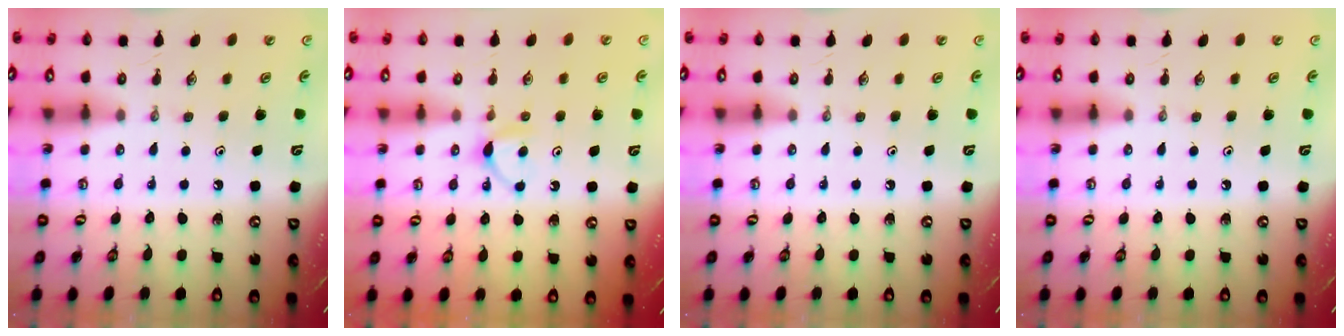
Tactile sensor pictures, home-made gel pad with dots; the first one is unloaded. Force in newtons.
{"total": 5.5, "press": 5.4, "slide": 0.7}
{"total": 0.0}
{"total": 0.0}